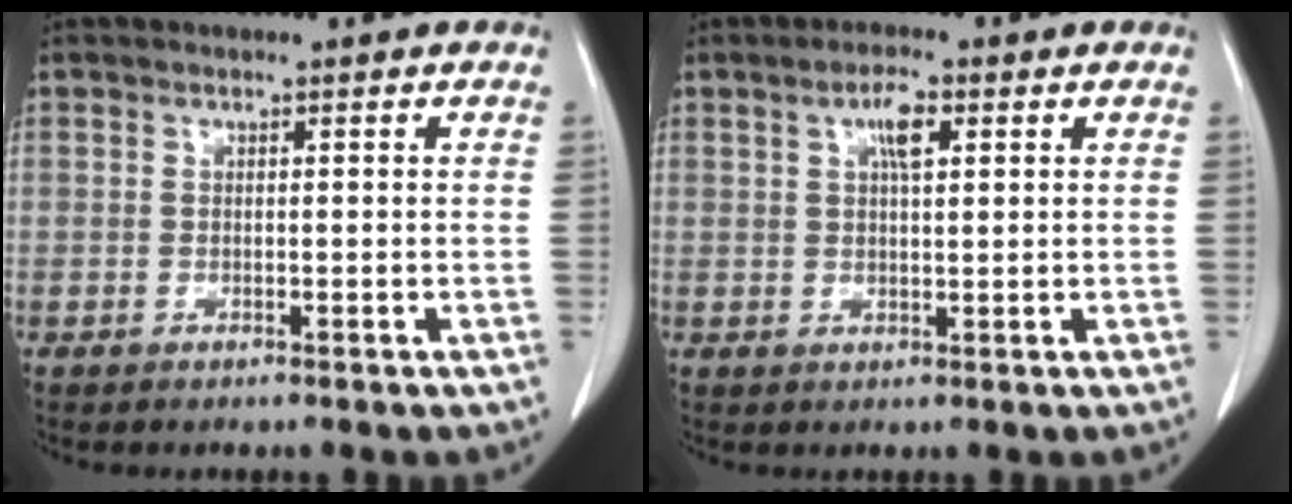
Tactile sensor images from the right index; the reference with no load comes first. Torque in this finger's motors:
{"motor_torque": [0.17, 0.01, 0.11, 0.05]}